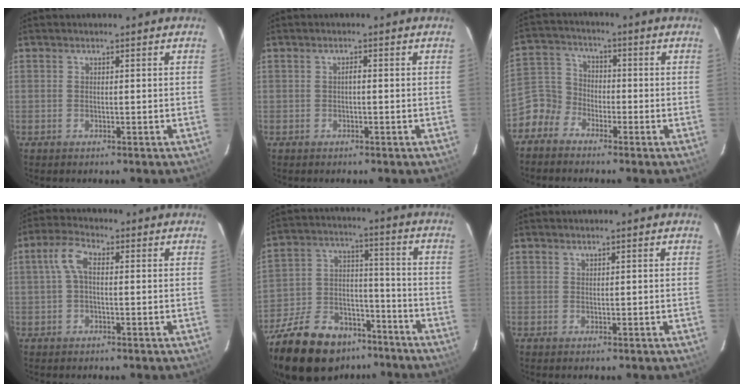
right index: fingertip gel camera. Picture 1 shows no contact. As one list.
[{"total": 0.7, "force": [-0.2, 0.3, 0.7], "torque": [-0.012, 0.006, -0.005]}, {"total": 6.4, "force": [-4.2, 4.8, 0.7], "torque": [-0.020, 0.027, -0.100]}, {"total": 4.5, "force": [0.3, 2.1, 4.0], "torque": [-0.082, 0.015, 0.007]}, {"total": 25.1, "force": [-17.9, 13.0, 11.9], "torque": [-0.272, 0.011, -0.276]}, {"total": 0.0}]